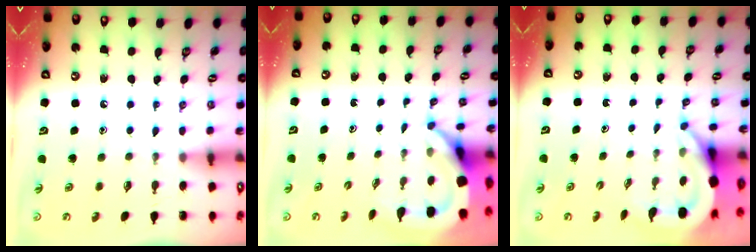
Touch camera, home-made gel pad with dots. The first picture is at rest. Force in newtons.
{"total": 5.6, "press": 5.6, "slide": 0.7}
{"total": 6.1, "press": 6.1, "slide": 1.0}